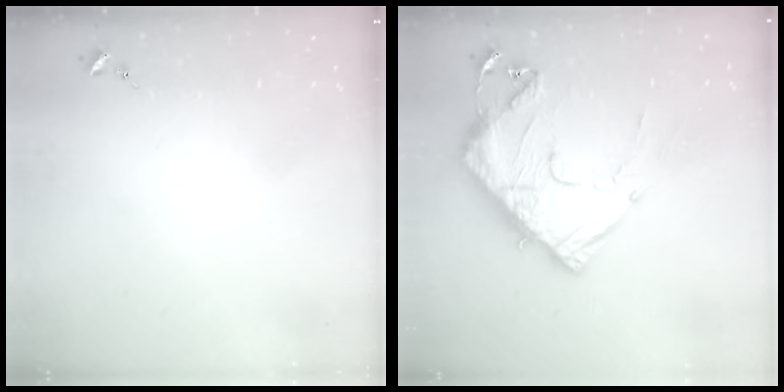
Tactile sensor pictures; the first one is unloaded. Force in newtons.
{"total": 14.8, "press": 14.7, "slide": 1.5}